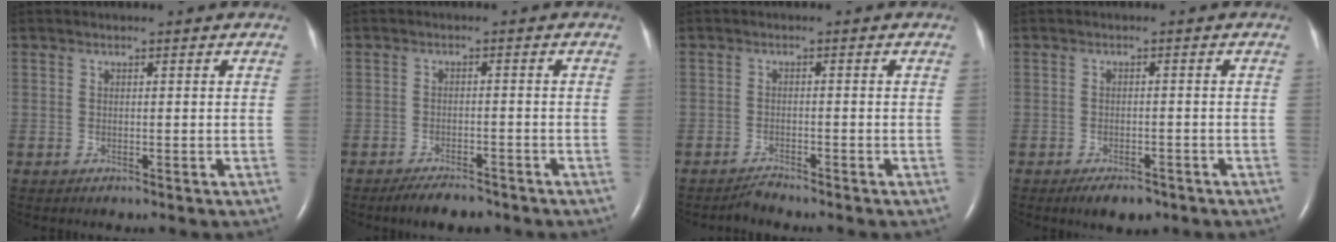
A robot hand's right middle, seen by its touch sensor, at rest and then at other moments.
{"total": 4.7, "force": [-4.0, 1.3, 2.1], "torque": [-0.037, -0.005, -0.063]}
{"total": 1.6, "force": [-1.6, -0.1, 0.1], "torque": [-0.008, -0.008, -0.028]}
{"total": 3.9, "force": [-2.8, 1.6, 2.2], "torque": [-0.032, -0.002, -0.037]}